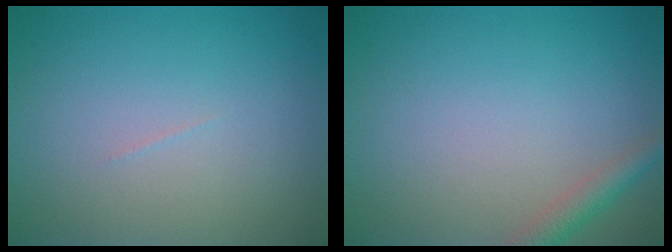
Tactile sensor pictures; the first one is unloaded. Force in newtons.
{"total": 2.1, "press": 2.1, "slide": 0.1}